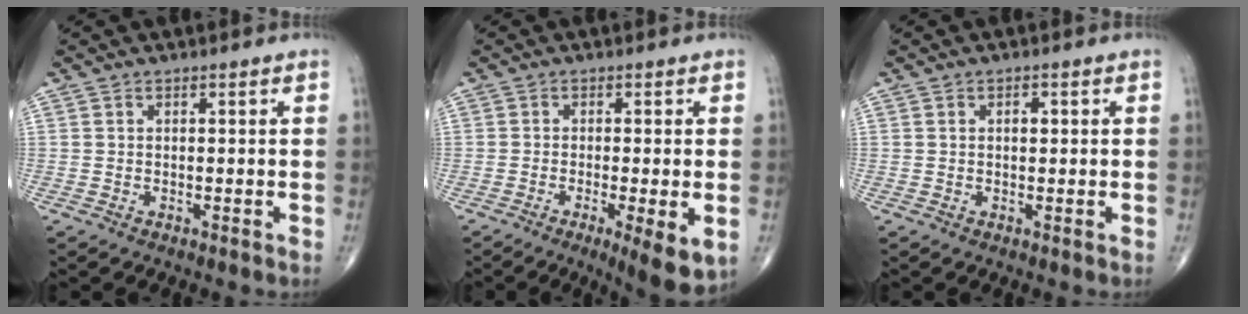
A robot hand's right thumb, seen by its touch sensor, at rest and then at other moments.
{"total": 8.1, "force": [-2.5, 1.7, 7.5], "torque": [-0.111, -0.020, -0.040]}
{"total": 1.5, "force": [0.4, 0.9, 1.2], "torque": [-0.015, 0.001, 0.005]}